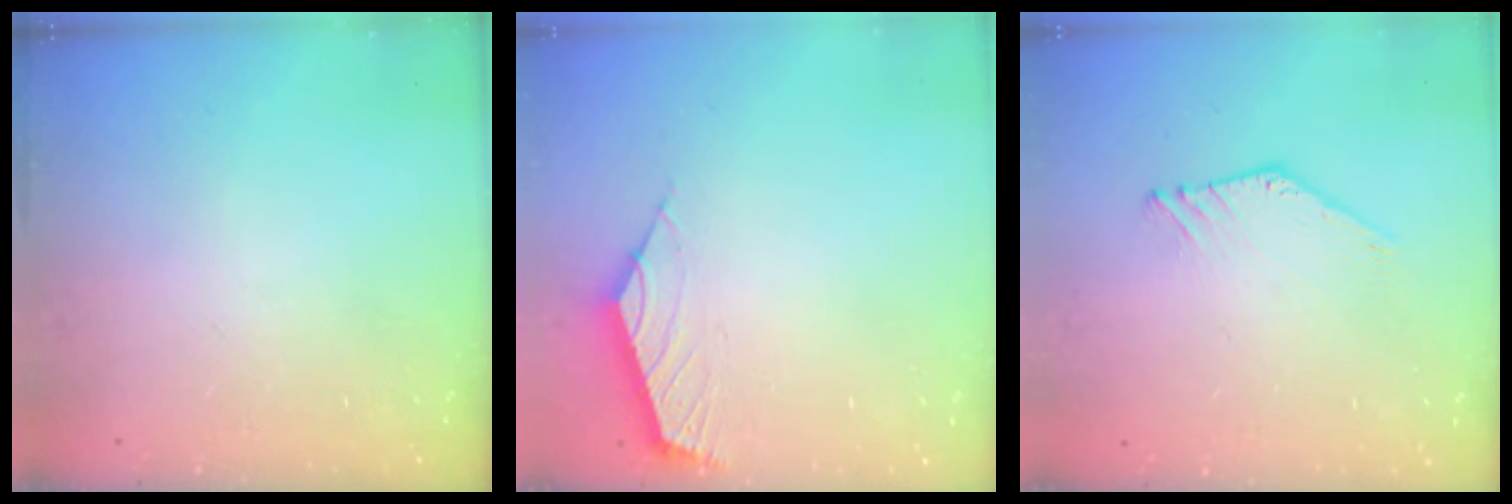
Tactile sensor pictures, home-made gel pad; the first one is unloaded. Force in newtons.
{"total": 2.5, "press": 2.4, "slide": 0.7}
{"total": 2.3, "press": 2.3, "slide": 0.1}